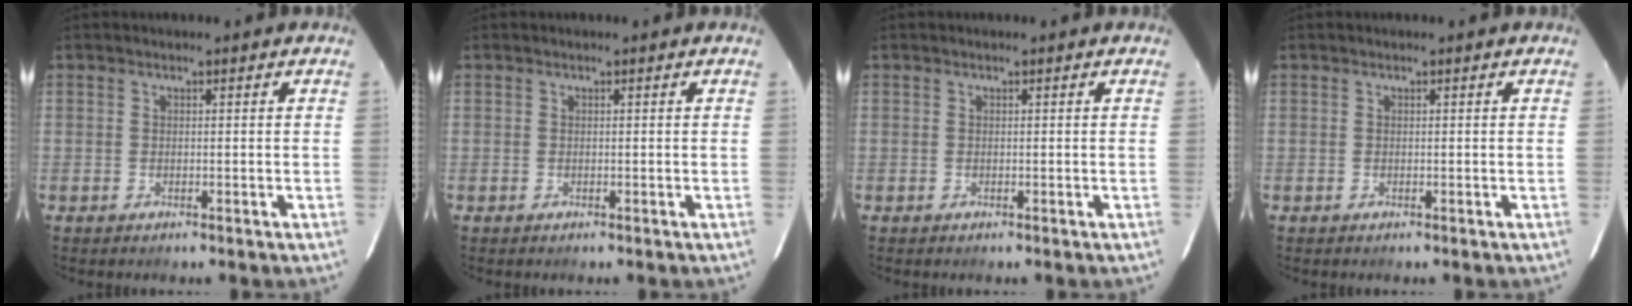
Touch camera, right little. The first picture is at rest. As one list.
[{"total": 0.0}, {"total": 0.0}, {"total": 0.0}]